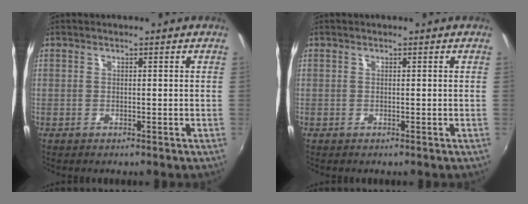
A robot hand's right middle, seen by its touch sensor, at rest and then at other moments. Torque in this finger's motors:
{"motor_torque": [0.00, 0.00, 0.00, 0.00]}